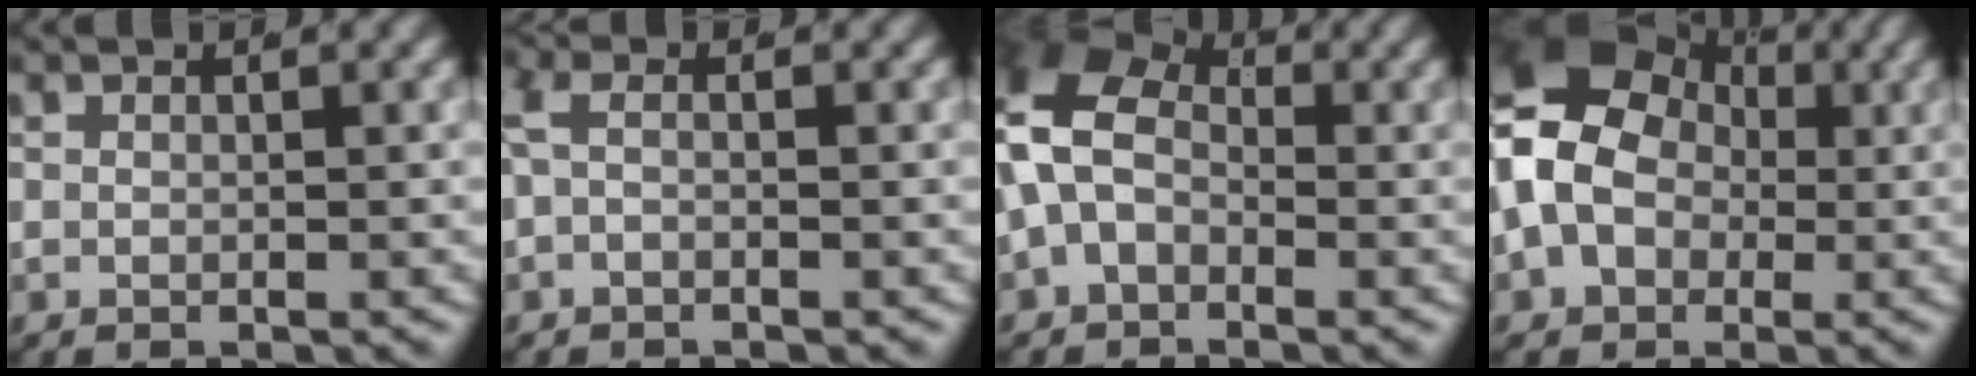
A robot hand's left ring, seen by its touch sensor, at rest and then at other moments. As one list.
[{"total": 1.1, "force": [-0.2, 0.4, 1.0], "torque": [-0.028, -0.002, -0.001]}, {"total": 8.8, "force": [1.0, 7.0, 5.3], "torque": [-0.130, -0.020, 0.016]}, {"total": 14.3, "force": [1.5, 12.4, 7.0], "torque": [-0.164, -0.022, 0.017]}]